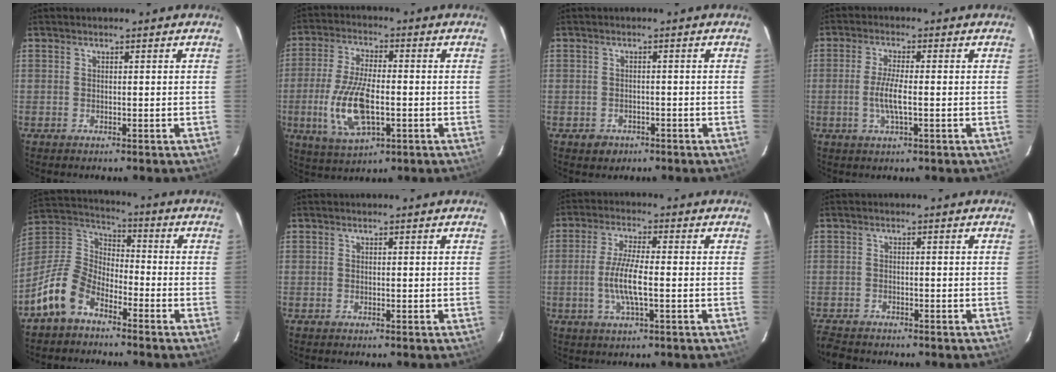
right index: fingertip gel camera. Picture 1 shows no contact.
{"total": 12.9, "force": [-3.0, 5.1, 11.5], "torque": [-0.240, -0.011, -0.052]}
{"total": 3.1, "force": [-1.7, 2.4, 0.8], "torque": [-0.021, 0.001, -0.018]}
{"total": 5.1, "force": [-1.0, 0.7, 5.0], "torque": [-0.097, -0.007, -0.020]}
{"total": 11.4, "force": [-7.1, 6.4, 6.1], "torque": [-0.139, 0.023, -0.146]}
{"total": 0.0}
{"total": 7.4, "force": [-1.4, 1.2, 7.1], "torque": [-0.143, -0.005, -0.030]}
{"total": 4.6, "force": [-4.2, 1.4, 1.1], "torque": [-0.040, -0.010, -0.074]}